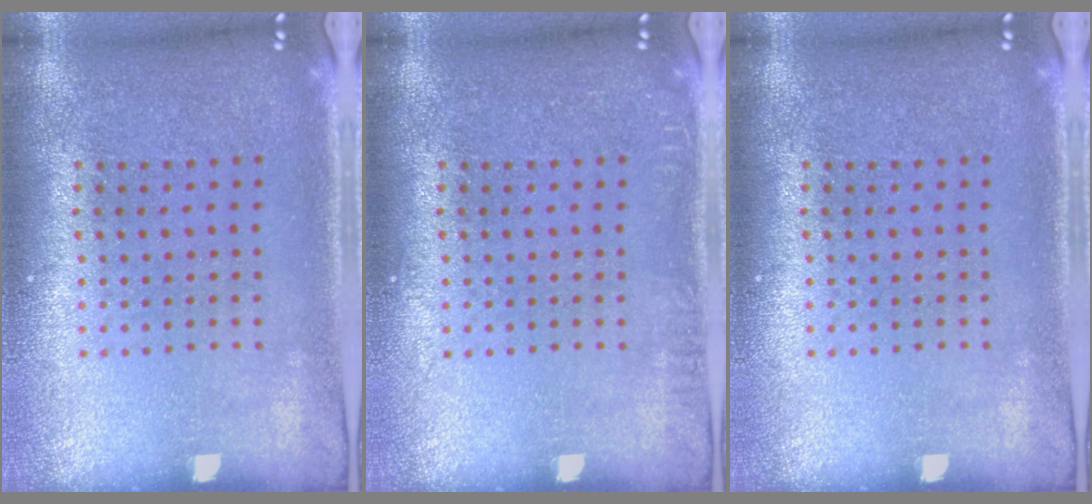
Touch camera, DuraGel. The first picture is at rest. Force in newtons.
{"total": 0.7, "press": 0.7, "slide": 0.1}
{"total": 0.0}